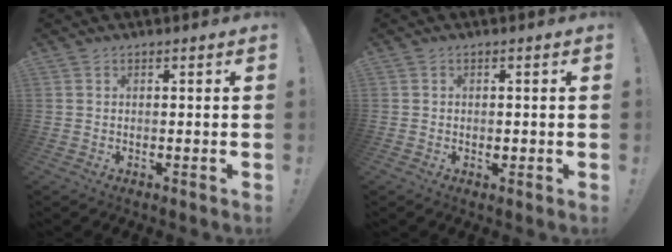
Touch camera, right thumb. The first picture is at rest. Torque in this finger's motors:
{"motor_torque": [2.46, 1.28, 0.42, -0.77, 0.07]}